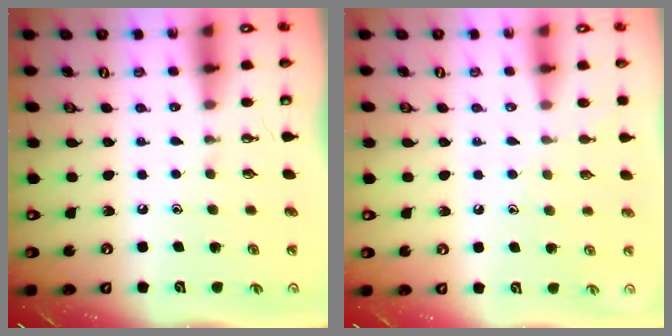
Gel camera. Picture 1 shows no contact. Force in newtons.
{"total": 5.0, "press": 5.0, "slide": 0.5}